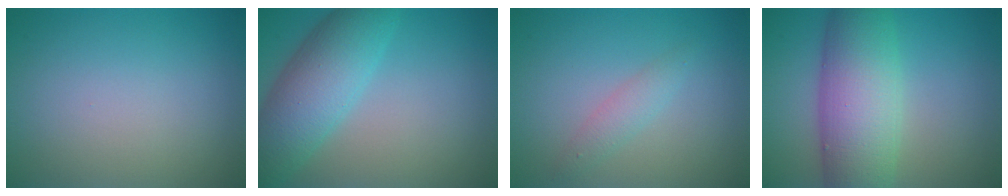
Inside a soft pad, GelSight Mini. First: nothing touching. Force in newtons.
{"total": 6.9, "press": 6.9, "slide": 0.2}
{"total": 1.6, "press": 1.6, "slide": 0.0}
{"total": 9.2, "press": 9.2, "slide": 0.1}